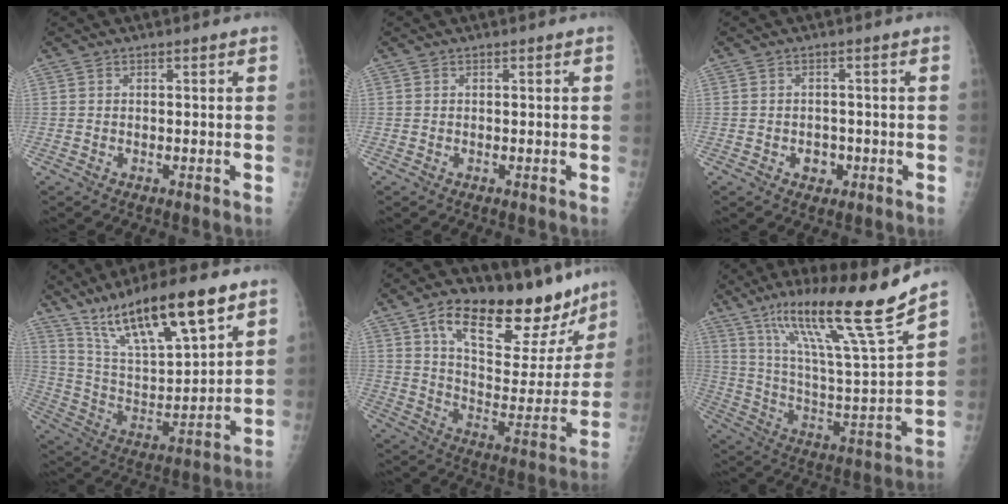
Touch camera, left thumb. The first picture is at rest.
{"total": 0.0}
{"total": 2.8, "force": [-1.0, 2.3, 1.3], "torque": [-0.003, 0.006, -0.010]}
{"total": 20.4, "force": [13.3, 5.1, 14.6], "torque": [-0.233, -0.044, 0.247]}
{"total": 25.1, "force": [16.6, 10.7, 15.5], "torque": [-0.179, -0.057, 0.260]}
{"total": 22.7, "force": [15.4, 1.1, 16.7], "torque": [-0.252, -0.066, 0.268]}